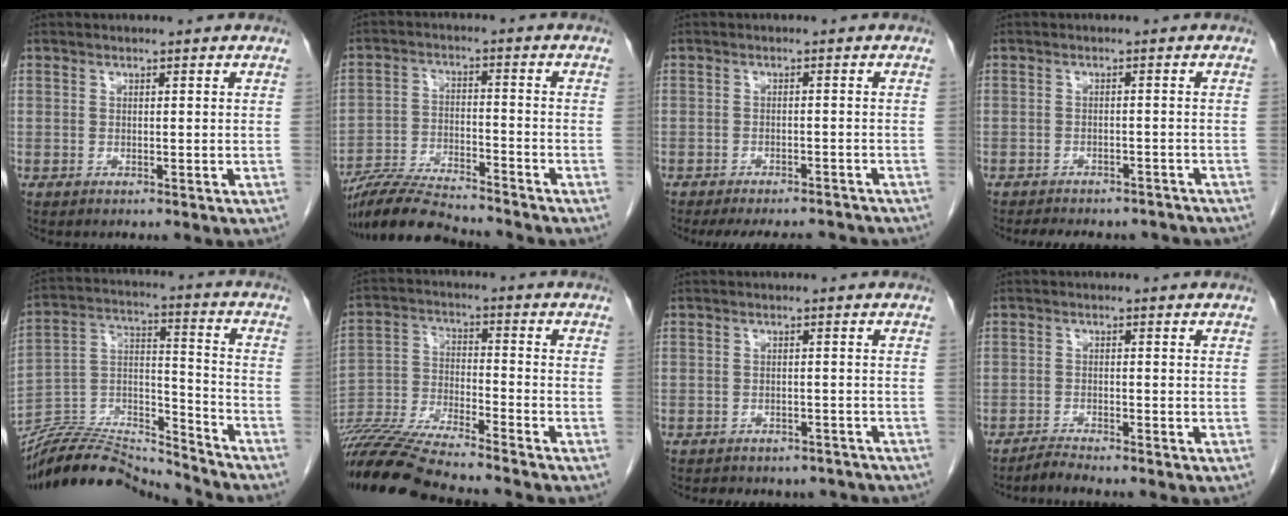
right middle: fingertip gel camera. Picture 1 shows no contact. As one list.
[{"total": 9.6, "force": [-8.7, 0.7, 3.9], "torque": [-0.069, -0.018, -0.151]}, {"total": 10.4, "force": [-9.4, 2.9, 3.4], "torque": [-0.054, 0.002, -0.115]}, {"total": 10.5, "force": [-9.3, 3.9, 3.0], "torque": [-0.053, 0.008, -0.104]}, {"total": 17.9, "force": [-17.4, 1.7, 3.7], "torque": [-0.067, 0.036, -0.296]}, {"total": 15.9, "force": [-14.5, -0.2, 6.6], "torque": [-0.124, -0.021, -0.259]}, {"total": 9.3, "force": [-8.2, 4.0, 1.9], "torque": [-0.028, 0.011, -0.085]}, {"total": 2.0, "force": [-1.9, -0.6, 0.0], "torque": [-0.002, -0.010, -0.036]}]